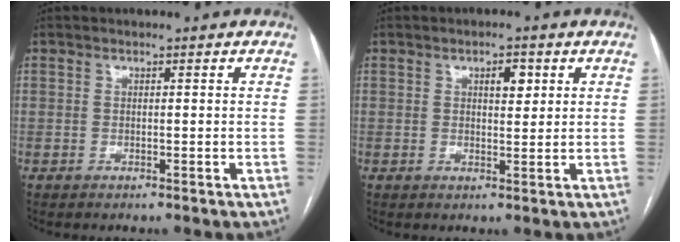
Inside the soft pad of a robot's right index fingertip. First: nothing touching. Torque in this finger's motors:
{"motor_torque": [0.08, 0.08, 0.04, 0.03]}